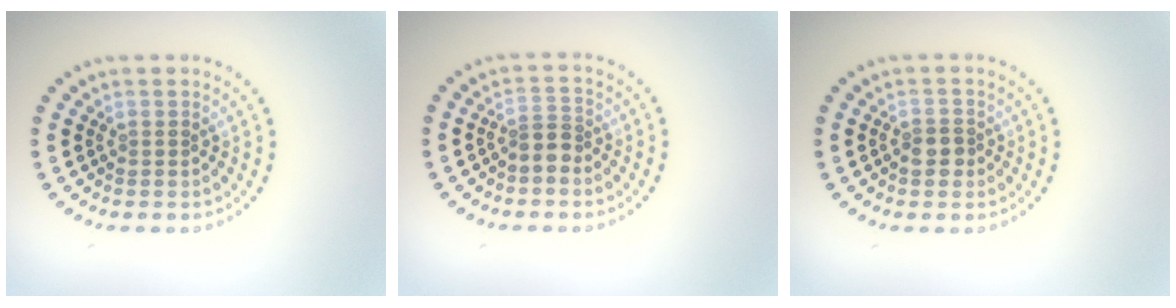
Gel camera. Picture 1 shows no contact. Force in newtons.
{"total": 2.1, "press": 1.7, "slide": 1.3}
{"total": 1.8, "press": 1.7, "slide": 0.7}